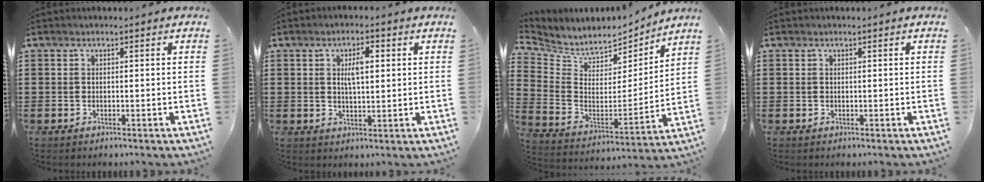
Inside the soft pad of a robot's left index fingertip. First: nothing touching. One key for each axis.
{"total": 3.8, "fx": 1.2, "fy": 1.4, "fz": 3.3, "tx": -0.063, "ty": 0.008, "tz": 0.015}
{"total": 5.5, "fx": 4.9, "fy": 2.4, "fz": 0.6, "tx": -0.048, "ty": -0.045, "tz": 0.085}
{"total": 0.0}